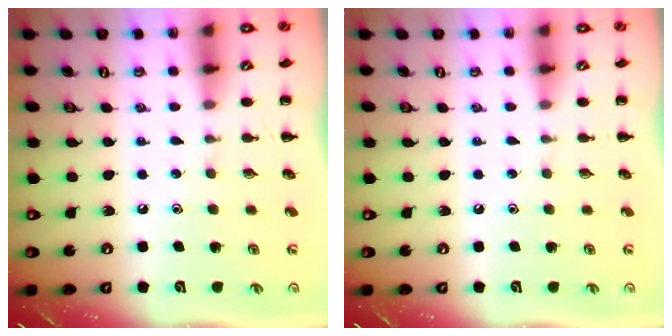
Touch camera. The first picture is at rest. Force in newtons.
{"total": 0.0}